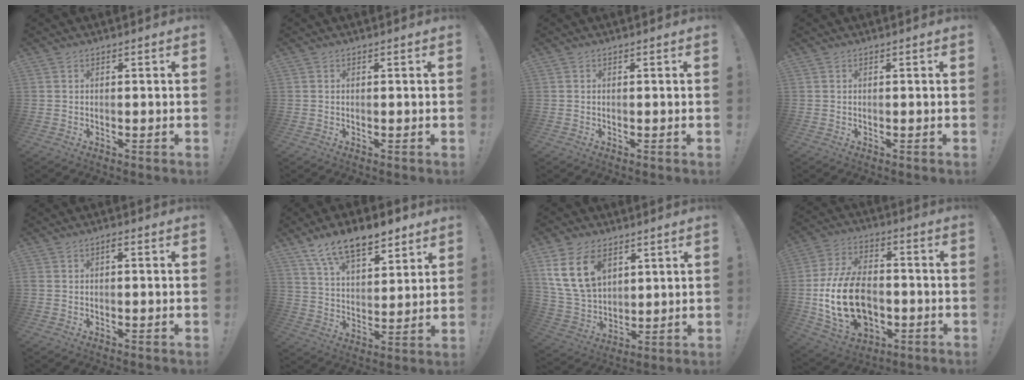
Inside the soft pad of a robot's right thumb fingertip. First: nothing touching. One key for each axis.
{"total": 0.0}
{"total": 0.0}
{"total": 0.0}
{"total": 1.1, "fx": -0.5, "fy": 0.2, "fz": 1.0, "tx": -0.027, "ty": 0.008, "tz": -0.010}
{"total": 14.0, "fx": 9.9, "fy": 6.4, "fz": 7.5, "tx": -0.124, "ty": -0.053, "tz": 0.180}
{"total": 15.6, "fx": 7.1, "fy": 10.4, "fz": 9.2, "tx": -0.191, "ty": -0.030, "tz": 0.137}
{"total": 21.3, "fx": -4.4, "fy": 14.6, "fz": 15.0, "tx": -0.276, "ty": 0.037, "tz": -0.058}